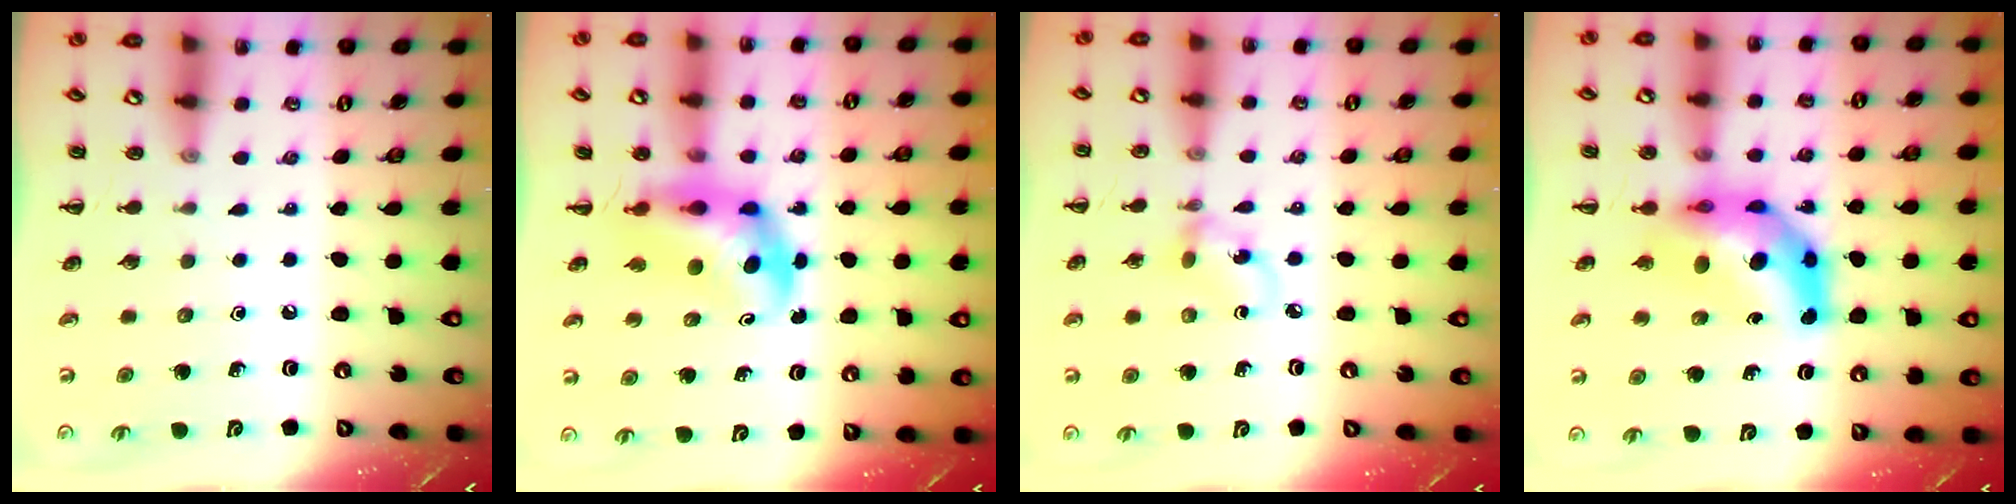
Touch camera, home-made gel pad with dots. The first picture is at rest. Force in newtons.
{"total": 5.7, "press": 5.6, "slide": 1.3}
{"total": 4.0, "press": 3.9, "slide": 0.7}
{"total": 9.4, "press": 9.0, "slide": 2.9}